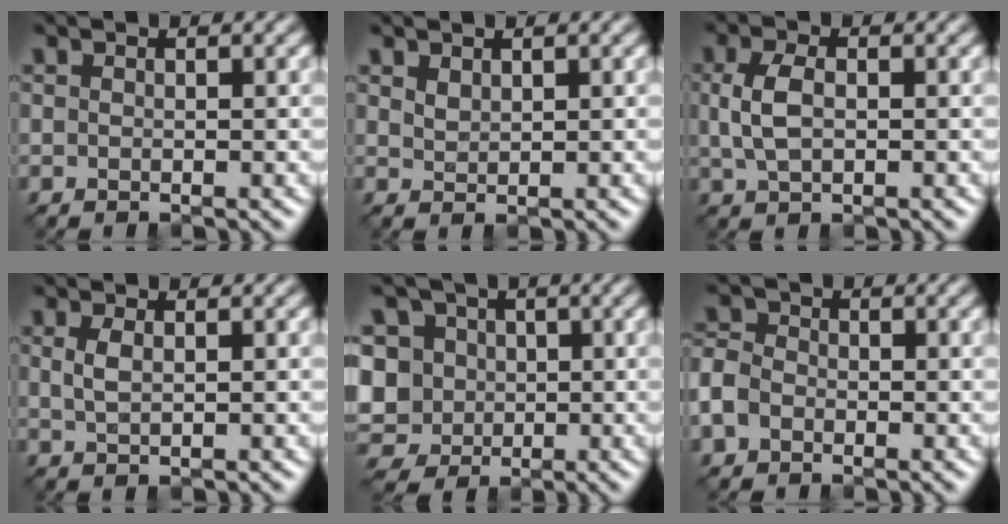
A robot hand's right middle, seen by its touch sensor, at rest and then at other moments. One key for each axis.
{"total": 1.1, "fx": 0.9, "fy": 0.4, "fz": 0.5, "tx": -0.015, "ty": 0.000, "tz": 0.021}
{"total": 3.0, "fx": 0.3, "fy": 1.7, "fz": 2.5, "tx": -0.062, "ty": 0.007, "tz": 0.006}
{"total": 1.4, "fx": 0.5, "fy": 0.6, "fz": 1.2, "tx": -0.029, "ty": 0.000, "tz": 0.010}
{"total": 10.5, "fx": 1.8, "fy": 9.1, "fz": 4.9, "tx": -0.111, "ty": 0.026, "tz": -0.005}
{"total": 3.1, "fx": -1.2, "fy": 2.5, "fz": 1.5, "tx": -0.037, "ty": 0.004, "tz": -0.034}